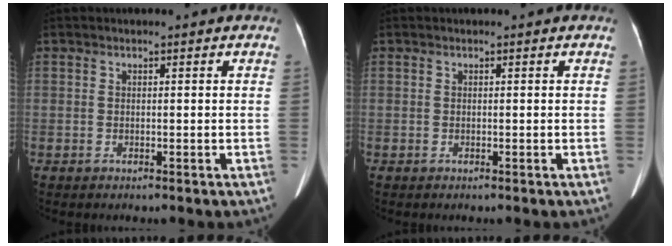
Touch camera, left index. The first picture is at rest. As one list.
[{"total": 0.0}]